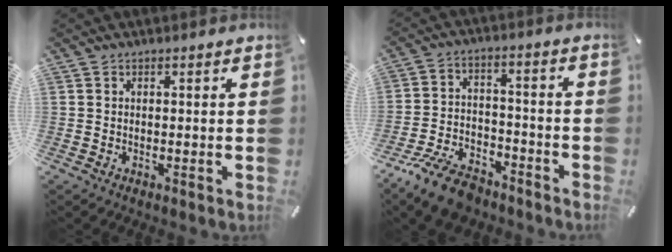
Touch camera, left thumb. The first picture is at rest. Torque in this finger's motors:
{"motor_torque": [0.55, 2.22, 0.25, 0.32, 0.27]}